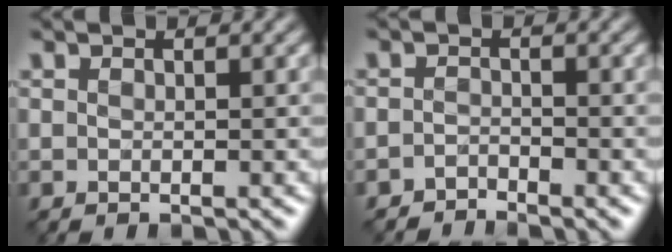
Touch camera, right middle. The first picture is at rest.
{"total": 1.4, "force": [-1.3, 0.0, -0.2], "torque": [0.005, 0.005, -0.028]}